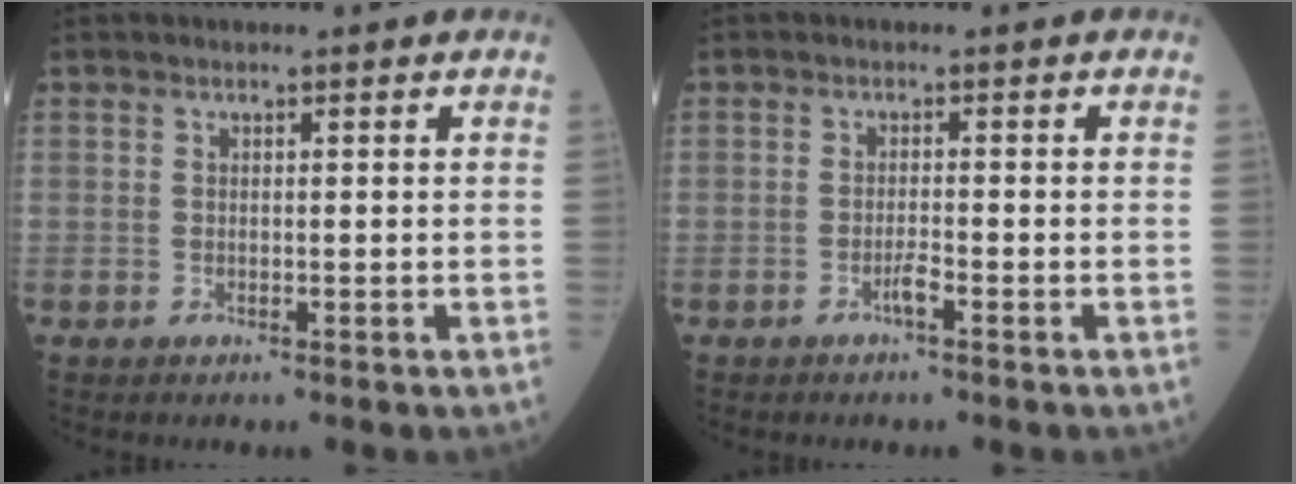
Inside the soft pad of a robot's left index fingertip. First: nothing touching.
{"total": 1.3, "force": [-1.0, -0.1, 0.8], "torque": [-0.019, -0.003, -0.018]}